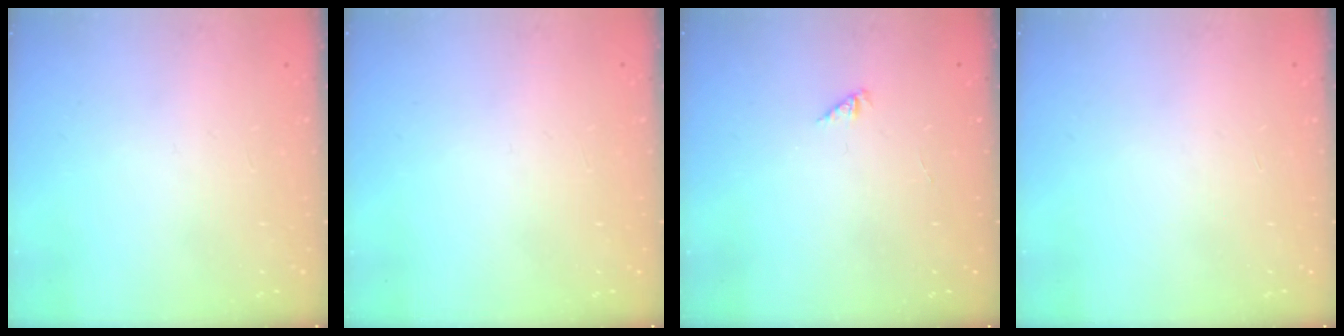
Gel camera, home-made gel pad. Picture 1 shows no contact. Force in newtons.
{"total": 0.0}
{"total": 0.0}
{"total": 0.0}